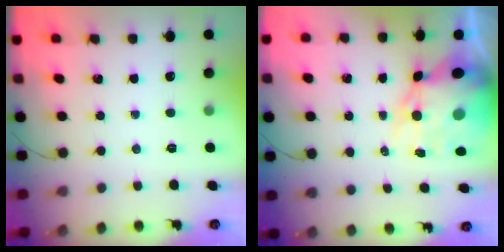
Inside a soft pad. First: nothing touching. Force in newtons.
{"total": 13.6, "press": 13.2, "slide": 3.5}